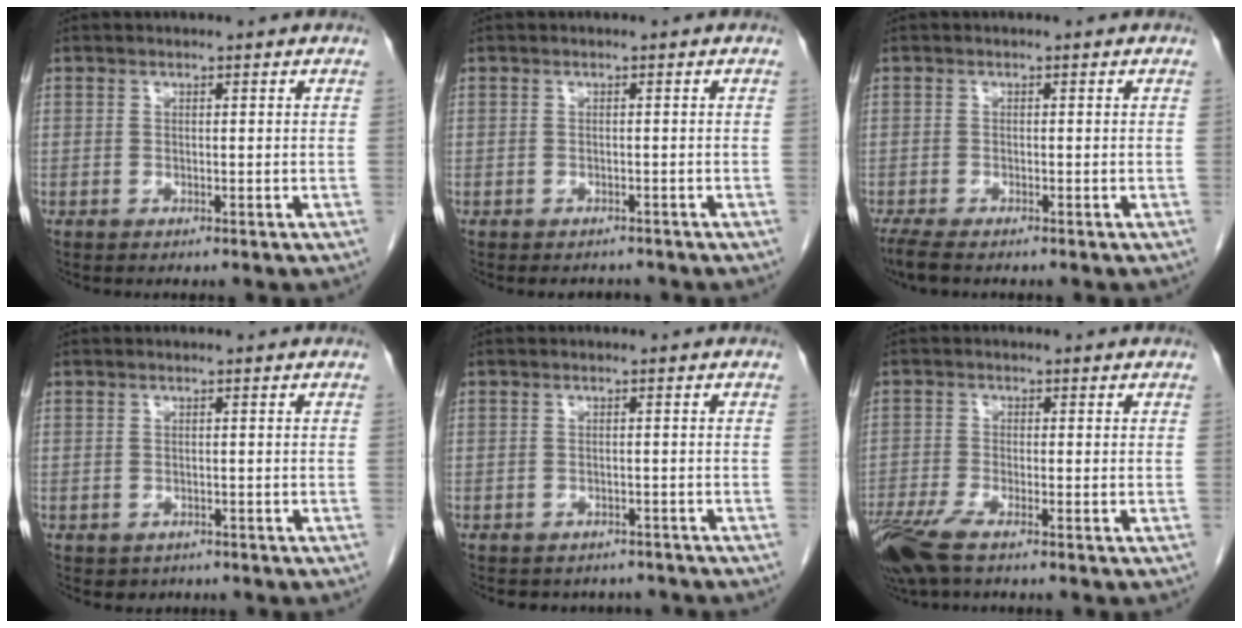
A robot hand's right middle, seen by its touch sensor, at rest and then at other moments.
{"total": 2.5, "force": [-2.3, 1.0, 0.3], "torque": [-0.003, -0.002, -0.028]}
{"total": 3.1, "force": [-2.4, 0.6, 1.8], "torque": [-0.039, -0.011, -0.040]}
{"total": 1.5, "force": [-1.0, 1.1, 0.2], "torque": [-0.008, 0.001, -0.008]}
{"total": 4.9, "force": [-4.4, 2.2, 0.2], "torque": [0.000, 0.007, -0.049]}
{"total": 6.6, "force": [-4.6, 1.1, 4.6], "torque": [-0.095, -0.015, -0.091]}